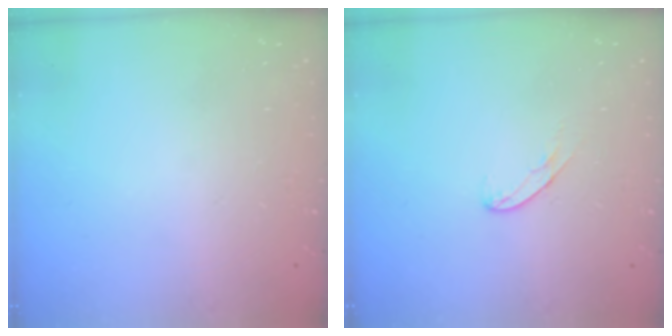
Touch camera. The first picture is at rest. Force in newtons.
{"total": 5.4, "press": 5.4, "slide": 0.4}